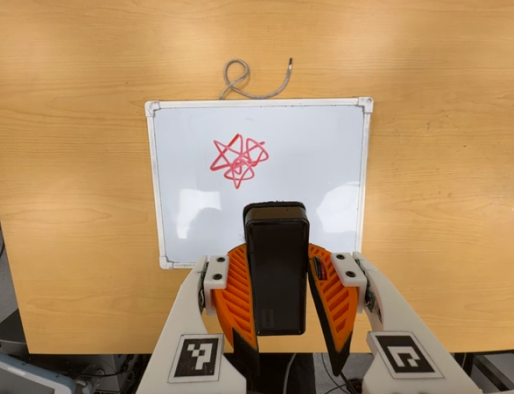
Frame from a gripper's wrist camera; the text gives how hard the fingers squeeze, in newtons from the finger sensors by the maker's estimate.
{"total": 8.9, "left": 7.0, "right": 10.7}